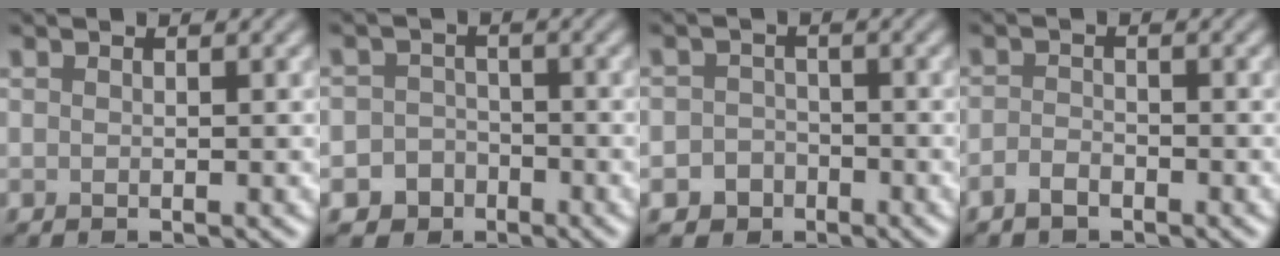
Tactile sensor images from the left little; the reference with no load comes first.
{"total": 3.9, "force": [-2.2, 3.1, 0.5], "torque": [0.027, 0.000, -0.044]}
{"total": 2.9, "force": [-1.6, 2.4, 0.4], "torque": [0.020, 0.003, -0.033]}
{"total": 1.6, "force": [-1.2, 0.8, 0.8], "torque": [-0.016, 0.001, -0.026]}